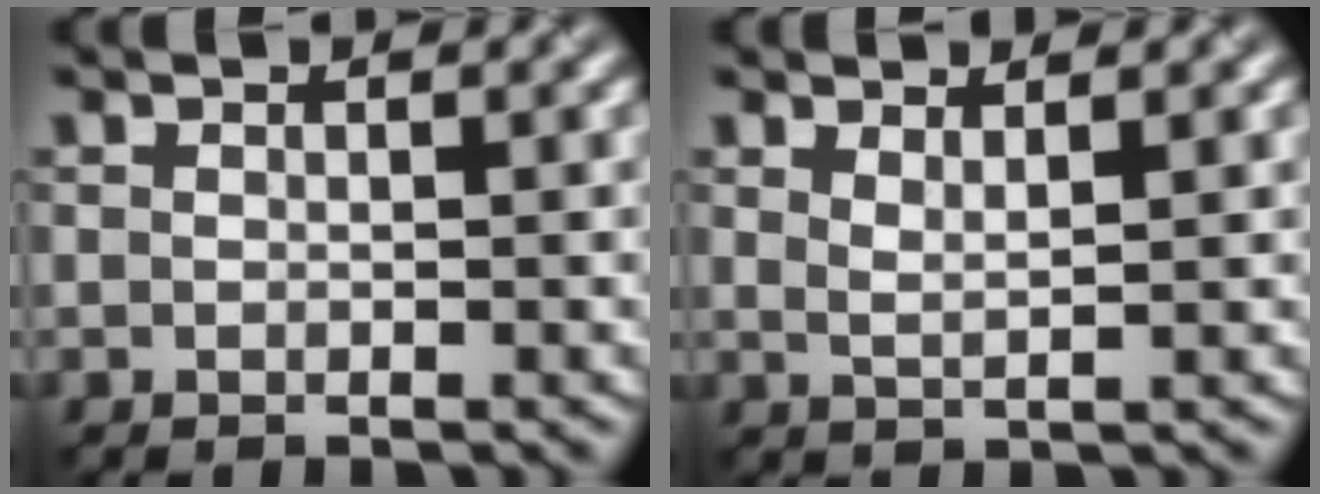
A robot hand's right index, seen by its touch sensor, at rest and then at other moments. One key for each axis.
{"total": 1.1, "fx": 0.9, "fy": 0.2, "fz": 0.6, "tx": -0.004, "ty": 0.002, "tz": 0.018}